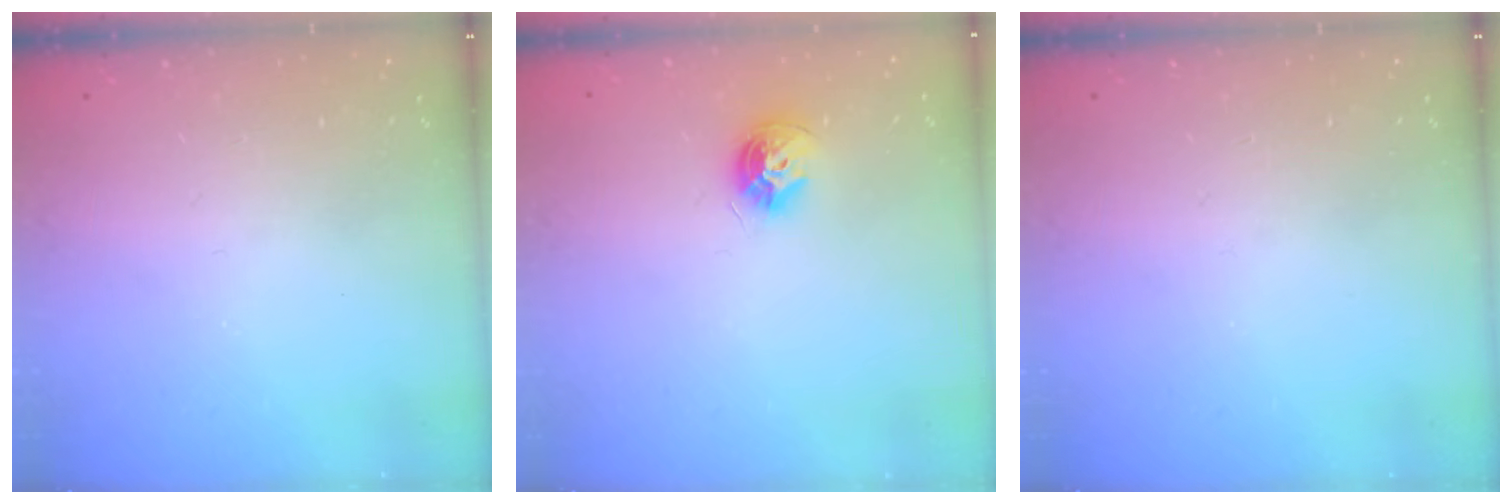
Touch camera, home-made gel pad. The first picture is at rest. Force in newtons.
{"total": 8.9, "press": 8.9, "slide": 0.5}
{"total": 0.0}